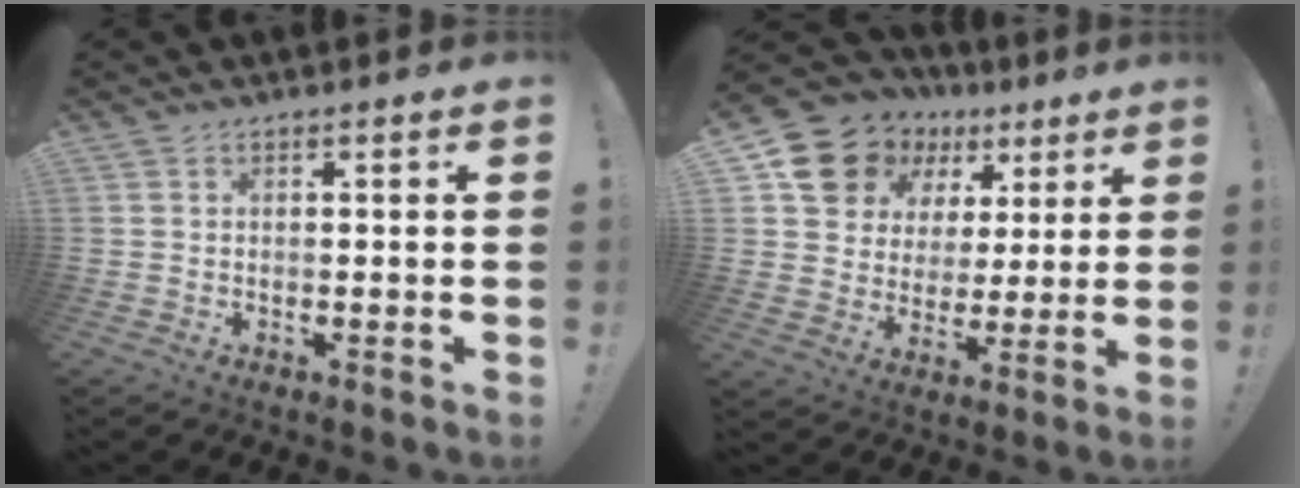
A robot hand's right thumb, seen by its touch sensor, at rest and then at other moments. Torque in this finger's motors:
{"motor_torque": [0.95, 0.95, 0.20, 0.07, 0.21]}